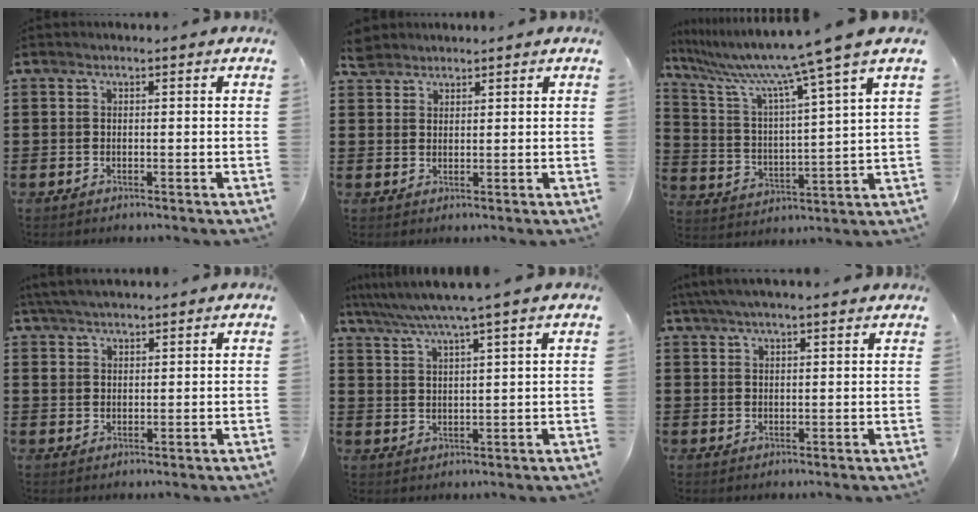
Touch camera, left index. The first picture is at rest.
{"total": 2.7, "force": [2.4, 1.2, 0.3], "torque": [-0.013, 0.006, 0.048]}
{"total": 9.9, "force": [7.9, -1.2, 5.7], "torque": [-0.145, -0.053, 0.120]}
{"total": 3.8, "force": [3.3, 1.3, 1.4], "torque": [-0.036, 0.001, 0.062]}
{"total": 5.4, "force": [4.4, -0.9, 3.0], "torque": [-0.071, -0.021, 0.074]}
{"total": 3.9, "force": [3.2, 0.4, 2.2], "torque": [-0.050, 0.001, 0.059]}